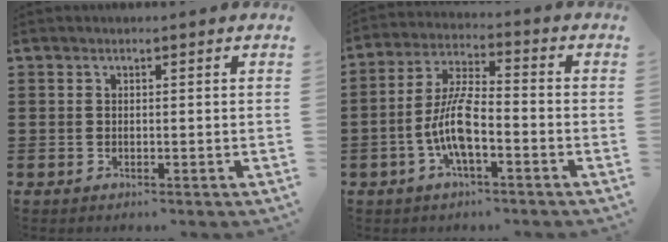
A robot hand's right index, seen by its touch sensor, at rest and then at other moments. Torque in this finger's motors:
{"motor_torque": [2.14, 0.00, 1.06, 0.17]}